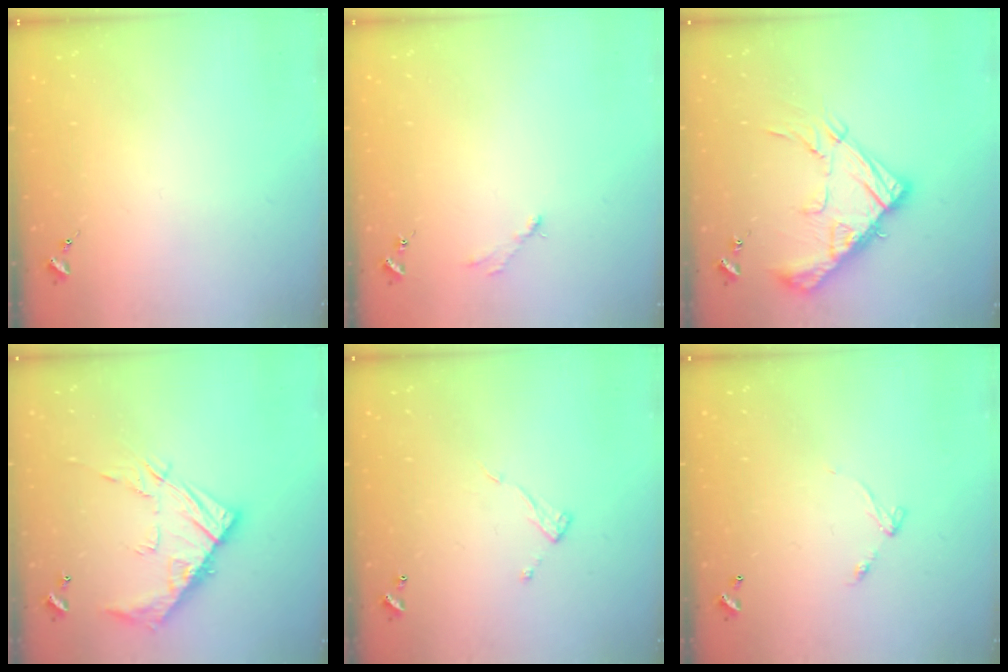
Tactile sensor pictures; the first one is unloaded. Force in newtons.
{"total": 2.8, "press": 2.8, "slide": 0.4}
{"total": 19.5, "press": 19.4, "slide": 1.8}
{"total": 15.0, "press": 15.0, "slide": 1.0}
{"total": 7.0, "press": 7.0, "slide": 0.4}
{"total": 5.6, "press": 5.6, "slide": 0.5}